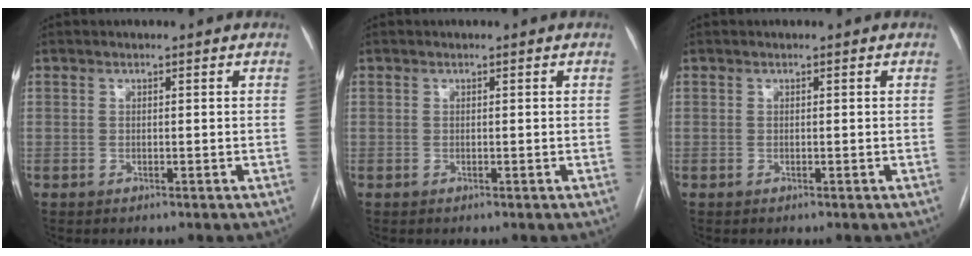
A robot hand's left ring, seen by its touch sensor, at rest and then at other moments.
{"total": 0.0}
{"total": 0.0}